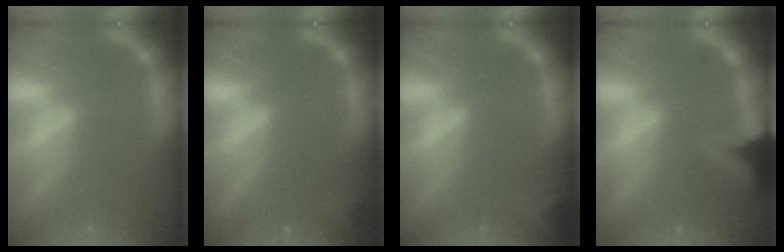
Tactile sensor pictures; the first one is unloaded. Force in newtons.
{"total": 0.9}
{"total": 1.9}
{"total": 6.0}